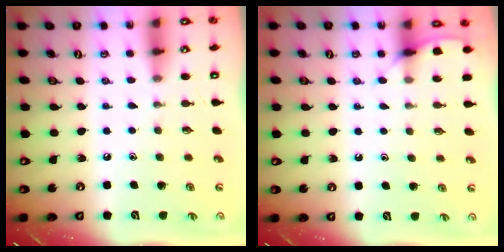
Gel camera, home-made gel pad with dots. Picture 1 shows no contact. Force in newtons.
{"total": 5.9, "press": 5.8, "slide": 0.6}